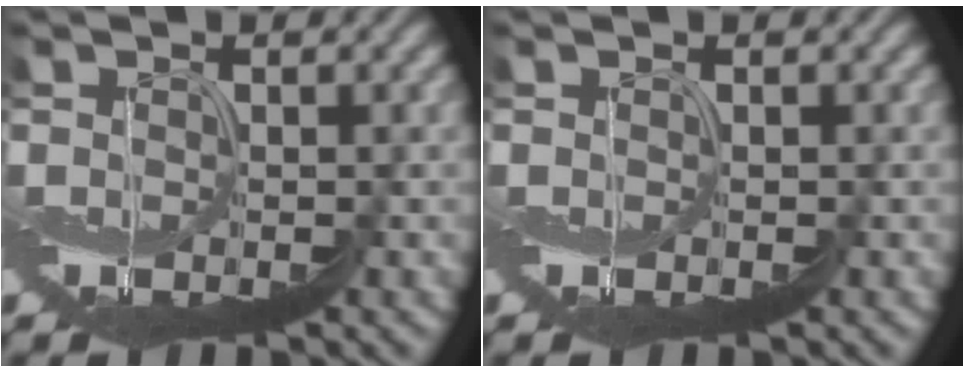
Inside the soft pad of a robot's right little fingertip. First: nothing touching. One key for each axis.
{"total": 0.0}